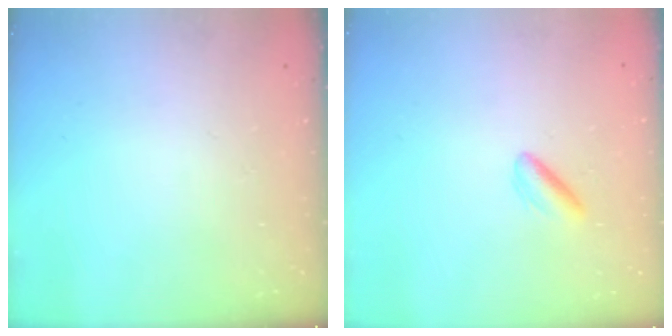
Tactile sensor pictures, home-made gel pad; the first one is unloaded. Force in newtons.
{"total": 3.0, "press": 2.8, "slide": 1.2}